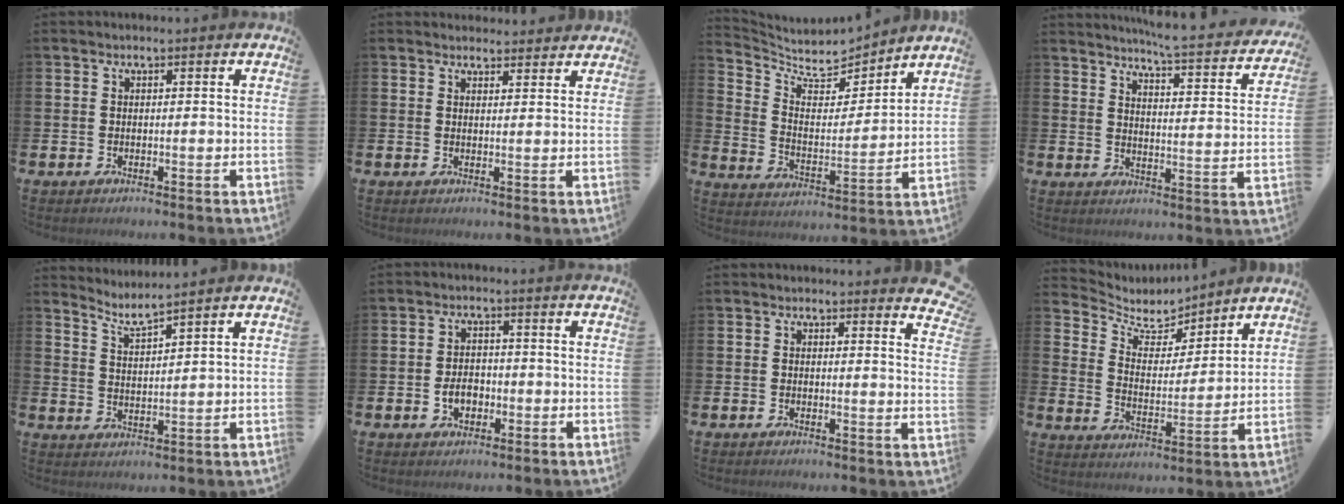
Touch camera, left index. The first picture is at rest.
{"total": 2.5, "force": [2.4, 0.6, -0.3], "torque": [0.009, -0.014, 0.042]}
{"total": 7.0, "force": [6.5, 2.1, 1.7], "torque": [-0.066, -0.057, 0.108]}
{"total": 5.4, "force": [5.1, -0.4, 1.4], "torque": [-0.039, -0.048, 0.082]}
{"total": 4.1, "force": [4.0, 0.0, 1.2], "torque": [-0.041, -0.017, 0.070]}
{"total": 3.1, "force": [-1.0, 2.2, 2.0], "torque": [-0.030, 0.000, -0.023]}
{"total": 2.4, "force": [2.3, 0.3, 0.2], "torque": [0.009, -0.018, 0.038]}
{"total": 6.1, "force": [5.6, 2.3, 0.7], "torque": [-0.048, -0.047, 0.095]}